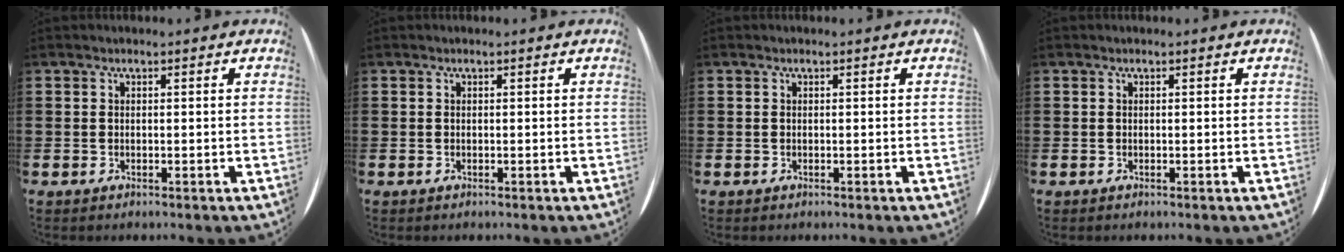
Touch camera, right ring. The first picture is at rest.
{"total": 0.0}
{"total": 0.0}
{"total": 0.0}